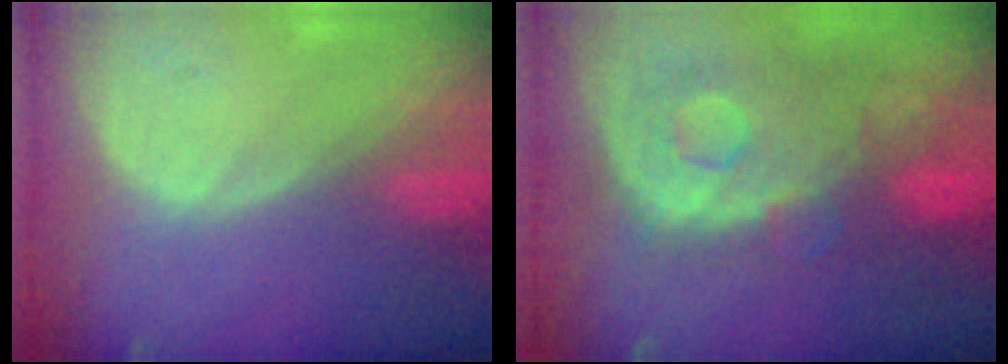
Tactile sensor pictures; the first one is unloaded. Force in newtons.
{"total": 11.2, "press": 9.7, "slide": 5.5}